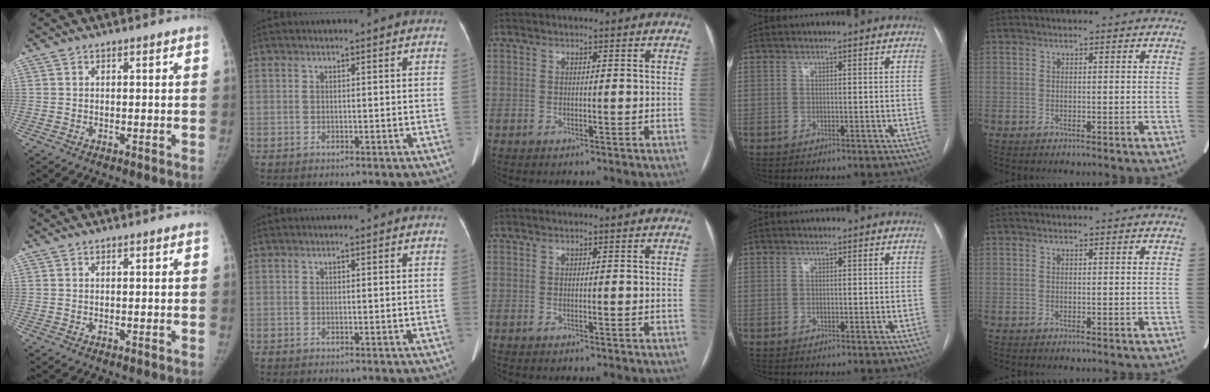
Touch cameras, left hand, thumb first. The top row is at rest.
{}